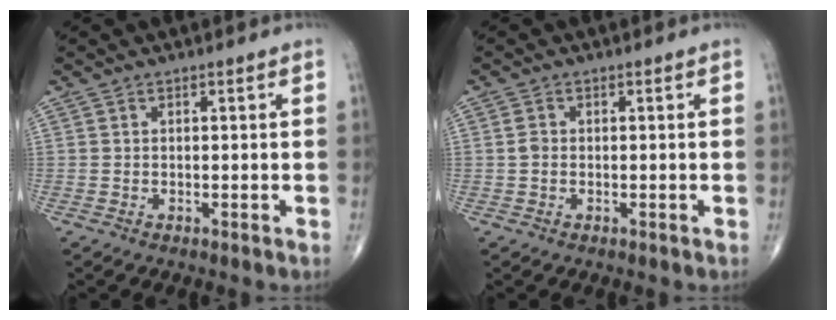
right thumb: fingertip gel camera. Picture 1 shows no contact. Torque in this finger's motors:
{"motor_torque": [0.16, -0.86, 0.25, 0.12, -0.03]}